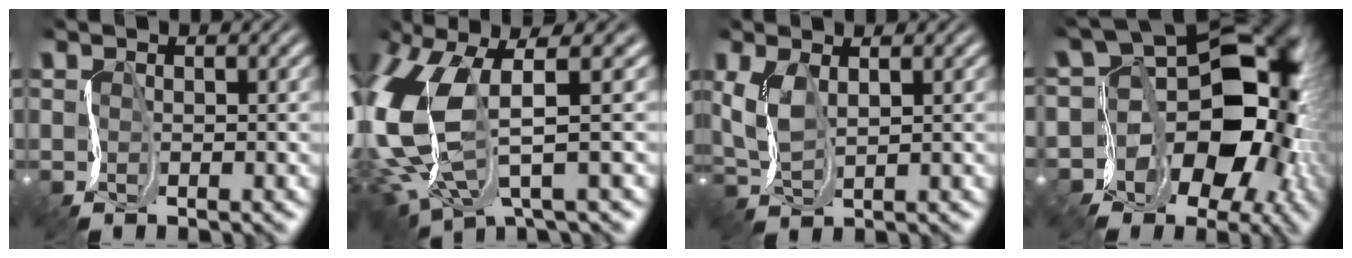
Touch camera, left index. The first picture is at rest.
{"total": 8.9, "force": [0.5, 3.5, 8.2], "torque": [-0.227, -0.026, 0.023]}
{"total": 2.4, "force": [0.9, 0.8, 2.1], "torque": [-0.079, -0.003, 0.024]}
{"total": 14.0, "force": [-4.5, 10.7, 7.8], "torque": [-0.058, -0.006, -0.082]}